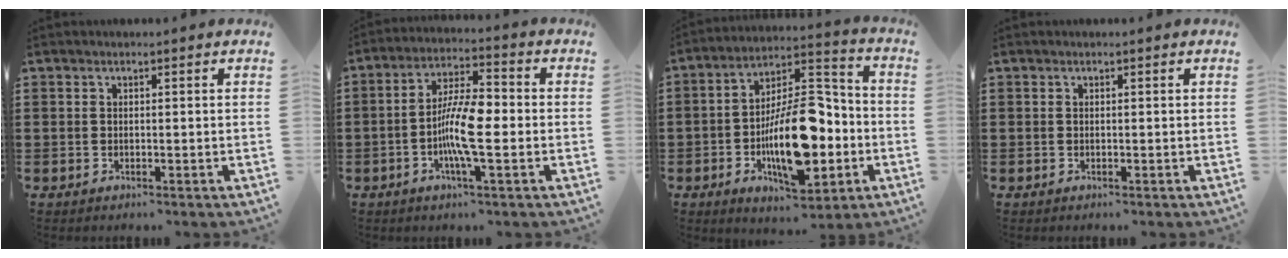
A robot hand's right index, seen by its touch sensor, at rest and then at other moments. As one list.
[{"total": 9.0, "force": [-1.8, 2.3, 8.5], "torque": [-0.165, -0.001, -0.036]}, {"total": 15.2, "force": [-4.4, 6.8, 12.9], "torque": [-0.232, 0.005, -0.078]}, {"total": 0.0}]